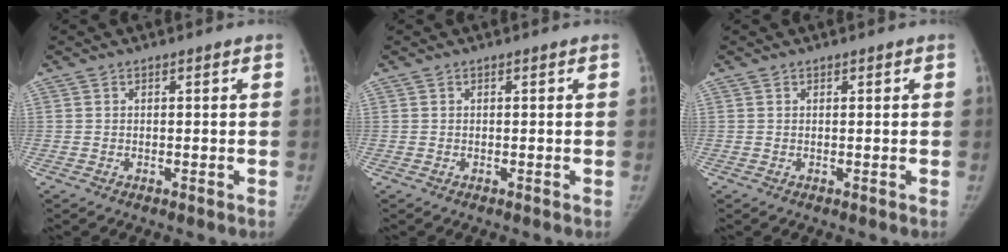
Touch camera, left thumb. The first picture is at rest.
{"total": 0.0}
{"total": 0.0}